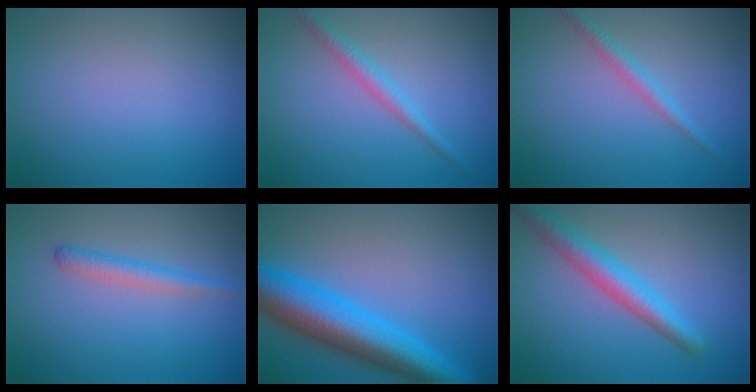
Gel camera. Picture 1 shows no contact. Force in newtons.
{"total": 2.1, "press": 2.1, "slide": 0.0}
{"total": 1.8, "press": 1.8, "slide": 0.0}
{"total": 1.9, "press": 1.9, "slide": 0.1}
{"total": 9.2, "press": 9.2, "slide": 0.2}
{"total": 4.4, "press": 4.4, "slide": 0.1}